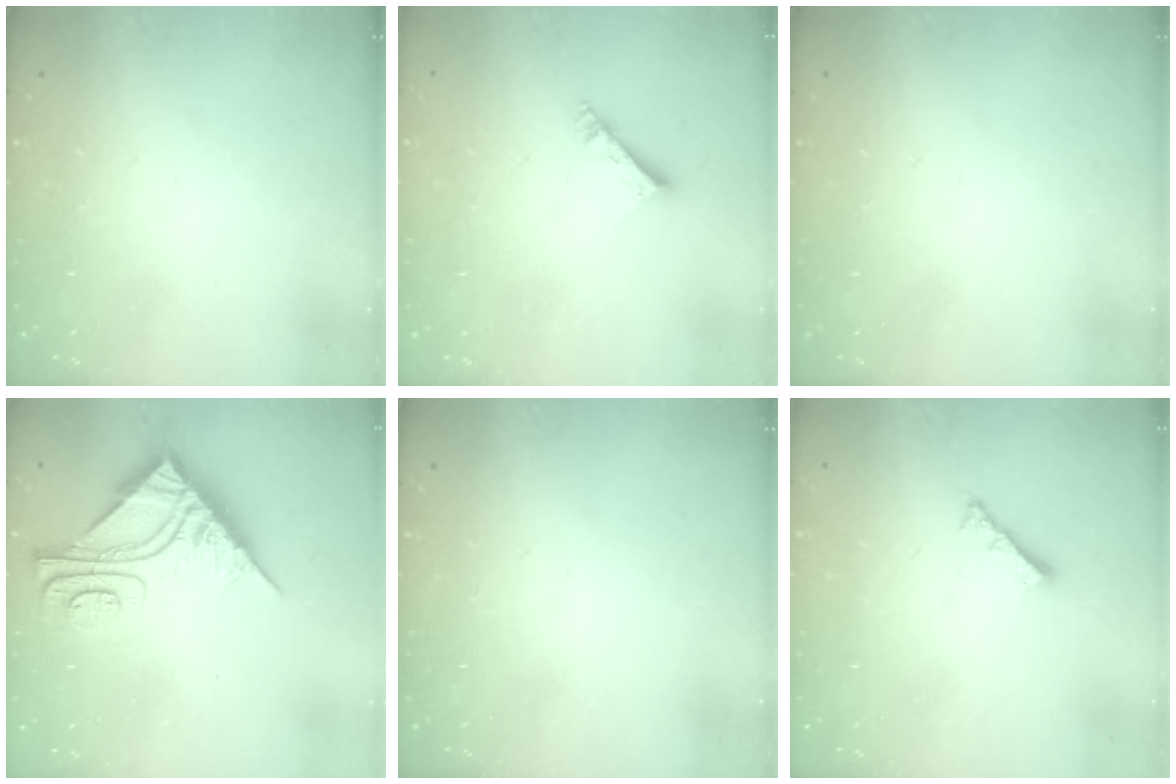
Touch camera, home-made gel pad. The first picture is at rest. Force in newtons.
{"total": 5.0, "press": 4.9, "slide": 0.4}
{"total": 0.0}
{"total": 9.7, "press": 9.7, "slide": 0.9}
{"total": 0.0}
{"total": 3.0, "press": 3.0, "slide": 0.6}